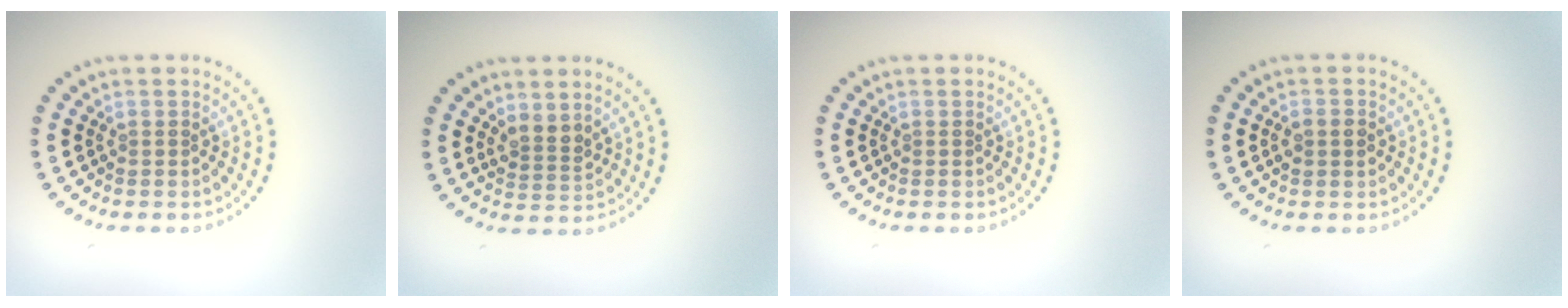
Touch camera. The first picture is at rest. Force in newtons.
{"total": 2.0, "press": 1.7, "slide": 1.1}
{"total": 0.0}
{"total": 1.7, "press": 1.7, "slide": 0.1}